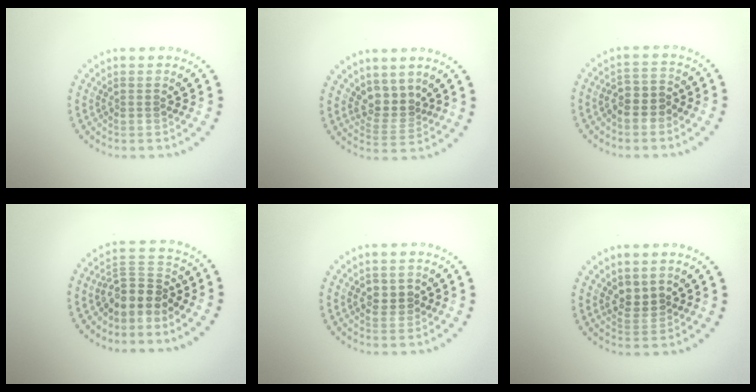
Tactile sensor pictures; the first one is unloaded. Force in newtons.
{"total": 2.9, "press": 2.0, "slide": 2.0}
{"total": 2.6, "press": 2.3, "slide": 1.2}
{"total": 3.6, "press": 2.7, "slide": 2.4}
{"total": 1.9, "press": 1.8, "slide": 0.4}
{"total": 2.0, "press": 1.8, "slide": 0.7}